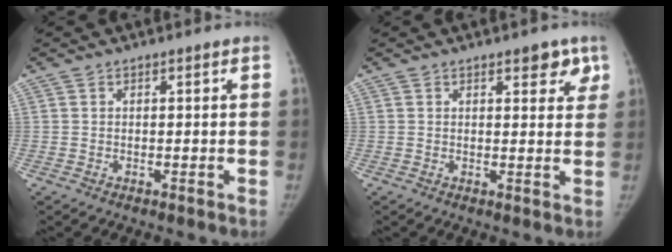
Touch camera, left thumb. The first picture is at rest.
{"total": 4.3, "force": [2.5, 2.1, 2.7], "torque": [-0.001, -0.009, 0.026]}